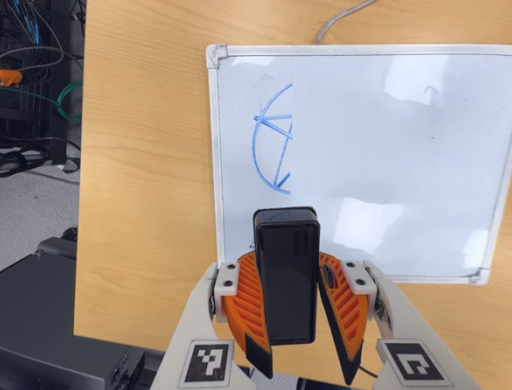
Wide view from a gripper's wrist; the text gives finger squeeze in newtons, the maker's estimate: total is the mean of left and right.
{"total": 10.1, "left": 10.5, "right": 9.7}